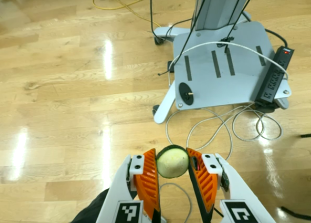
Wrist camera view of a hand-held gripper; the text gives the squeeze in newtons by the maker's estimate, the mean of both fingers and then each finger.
{"total": 7.8, "left": 7.7, "right": 7.9}